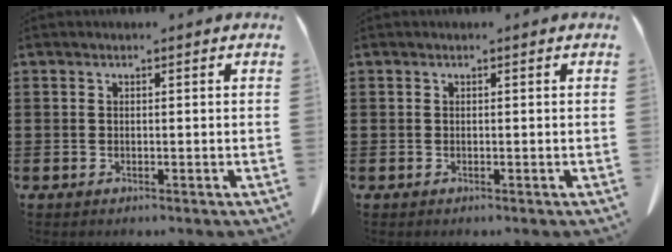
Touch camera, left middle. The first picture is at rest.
{"total": 0.0}